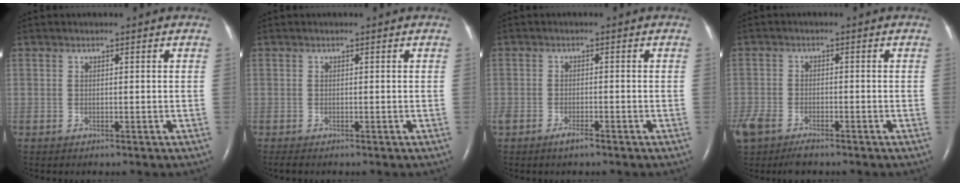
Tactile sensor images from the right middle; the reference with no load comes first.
{"total": 0.7, "force": [-0.6, 0.0, 0.4], "torque": [-0.011, -0.003, -0.010]}
{"total": 1.9, "force": [-1.5, 0.3, 1.2], "torque": [-0.030, -0.002, -0.026]}
{"total": 11.8, "force": [-7.9, 6.2, 6.2], "torque": [-0.177, -0.018, -0.126]}